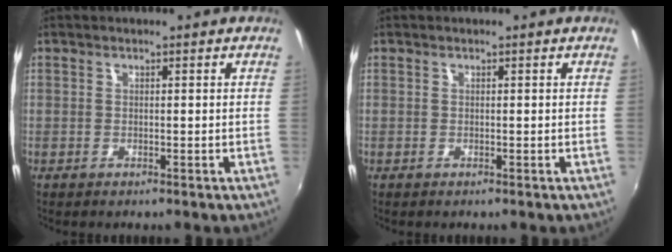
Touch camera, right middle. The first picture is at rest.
{"total": 0.0}